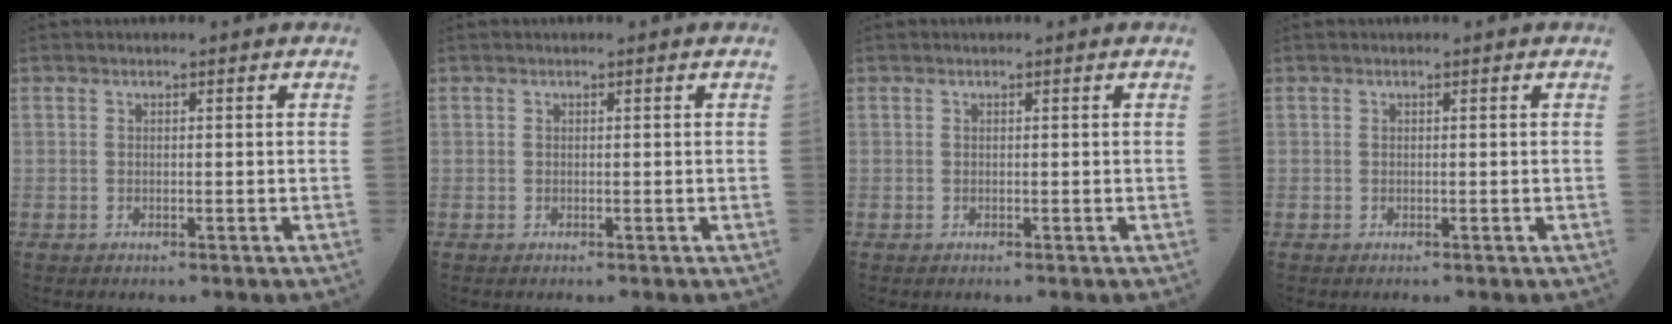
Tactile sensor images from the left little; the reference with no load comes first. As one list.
[{"total": 0.0}, {"total": 0.0}, {"total": 0.0}]